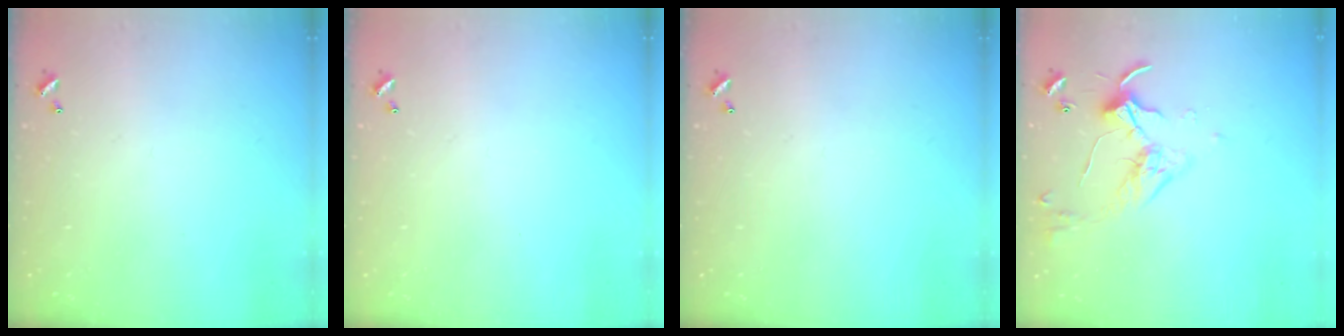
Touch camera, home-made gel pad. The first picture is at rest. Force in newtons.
{"total": 0.0}
{"total": 0.0}
{"total": 3.5, "press": 3.4, "slide": 0.7}